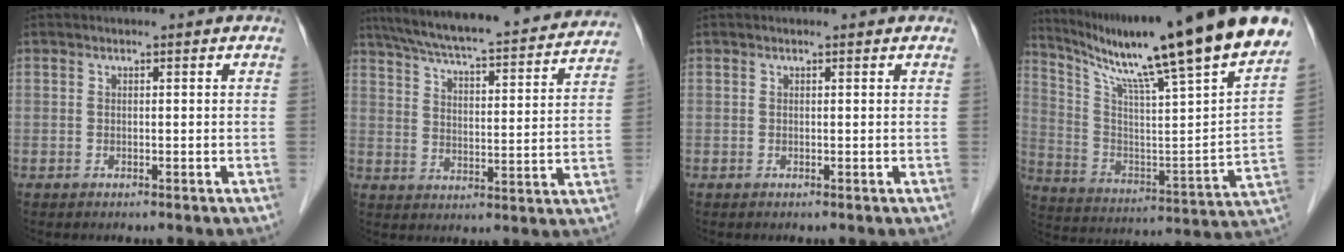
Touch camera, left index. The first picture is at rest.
{"total": 25.8, "force": [23.1, 3.2, 11.2], "torque": [-0.181, -0.008, 0.305]}
{"total": 0.7, "force": [0.6, 0.1, 0.2], "torque": [-0.007, 0.008, 0.007]}
{"total": 28.0, "force": [22.2, -0.1, 17.1], "torque": [-0.289, -0.057, 0.327]}